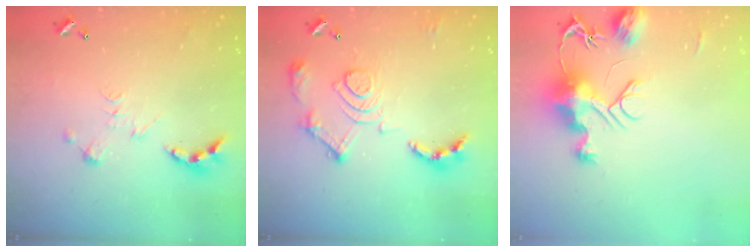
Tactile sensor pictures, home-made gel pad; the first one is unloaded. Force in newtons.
{"total": 16.8, "press": 16.7, "slide": 1.6}
{"total": 11.5, "press": 11.5, "slide": 1.2}